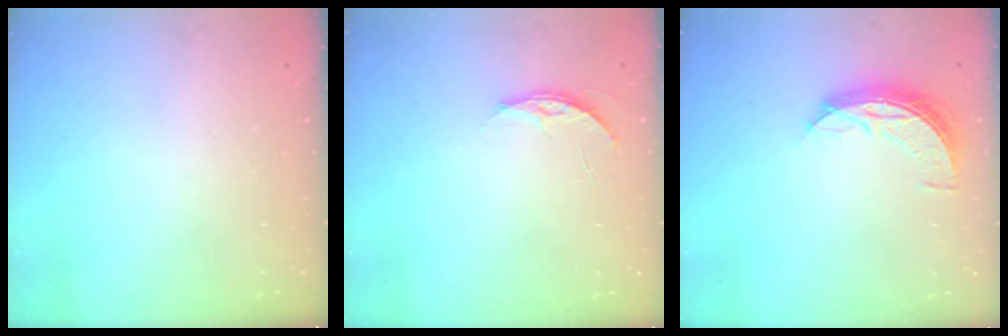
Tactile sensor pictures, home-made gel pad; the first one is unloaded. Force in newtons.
{"total": 3.8, "press": 3.8, "slide": 0.4}
{"total": 8.1, "press": 8.1, "slide": 0.4}